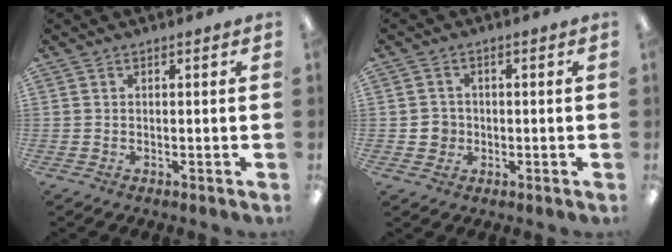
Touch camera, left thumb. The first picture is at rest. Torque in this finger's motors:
{"motor_torque": [-0.47, 0.48, -0.01, 0.09, 0.00]}